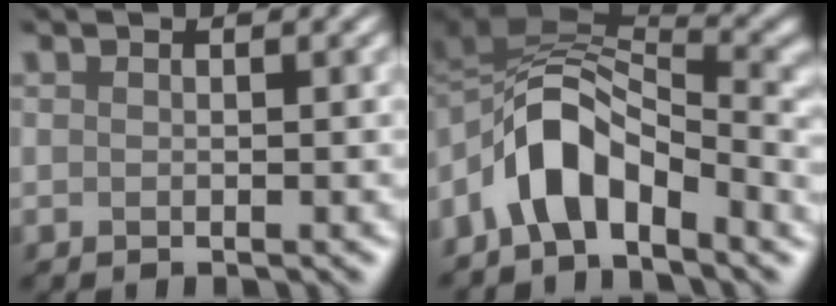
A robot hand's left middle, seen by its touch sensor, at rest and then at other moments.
{"total": 5.8, "force": [-3.6, 2.7, 3.6], "torque": [-0.086, 0.013, -0.053]}